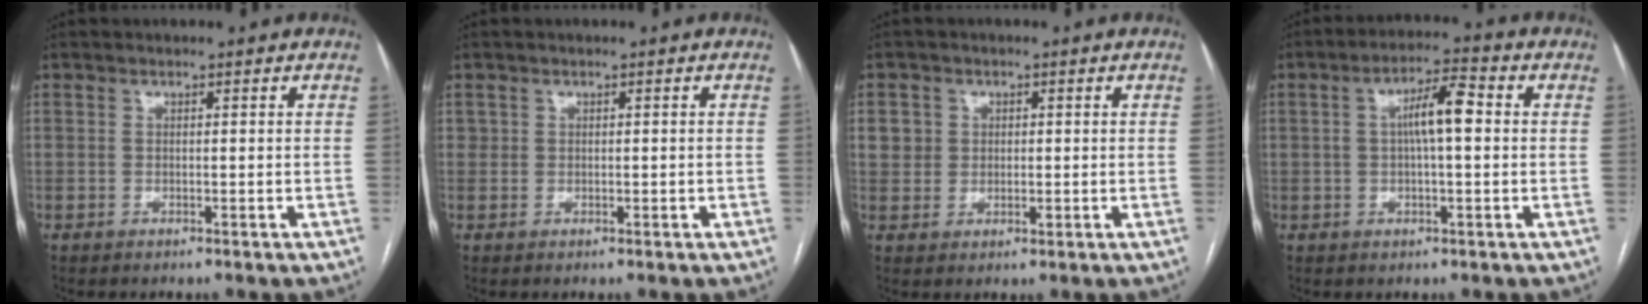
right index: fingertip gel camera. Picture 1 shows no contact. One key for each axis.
{"total": 1.0, "fx": 0.2, "fy": 1.0, "fz": 0.3, "tx": -0.005, "ty": 0.010, "tz": 0.008}
{"total": 3.6, "fx": 0.9, "fy": 3.4, "fz": 0.6, "tx": -0.005, "ty": 0.005, "tz": 0.019}
{"total": 6.6, "fx": 0.8, "fy": 1.4, "fz": 6.4, "tx": -0.114, "ty": 0.022, "tz": 0.012}